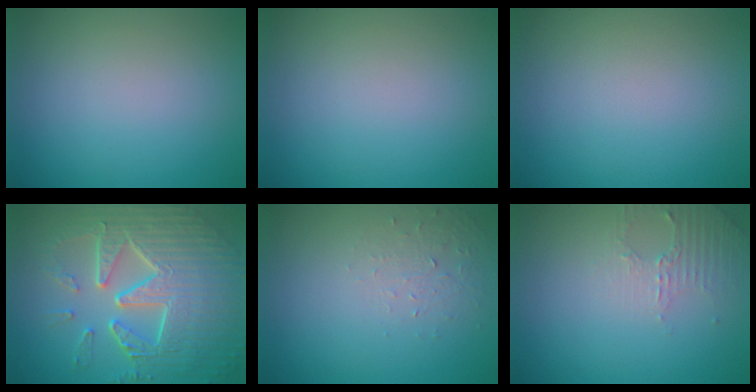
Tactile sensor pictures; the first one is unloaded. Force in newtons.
{"total": 0.0}
{"total": 0.0}
{"total": 9.4, "press": 6.4, "slide": 6.9}
{"total": 1.3, "press": 0.6, "slide": 1.2}
{"total": 2.2, "press": 2.1, "slide": 0.6}